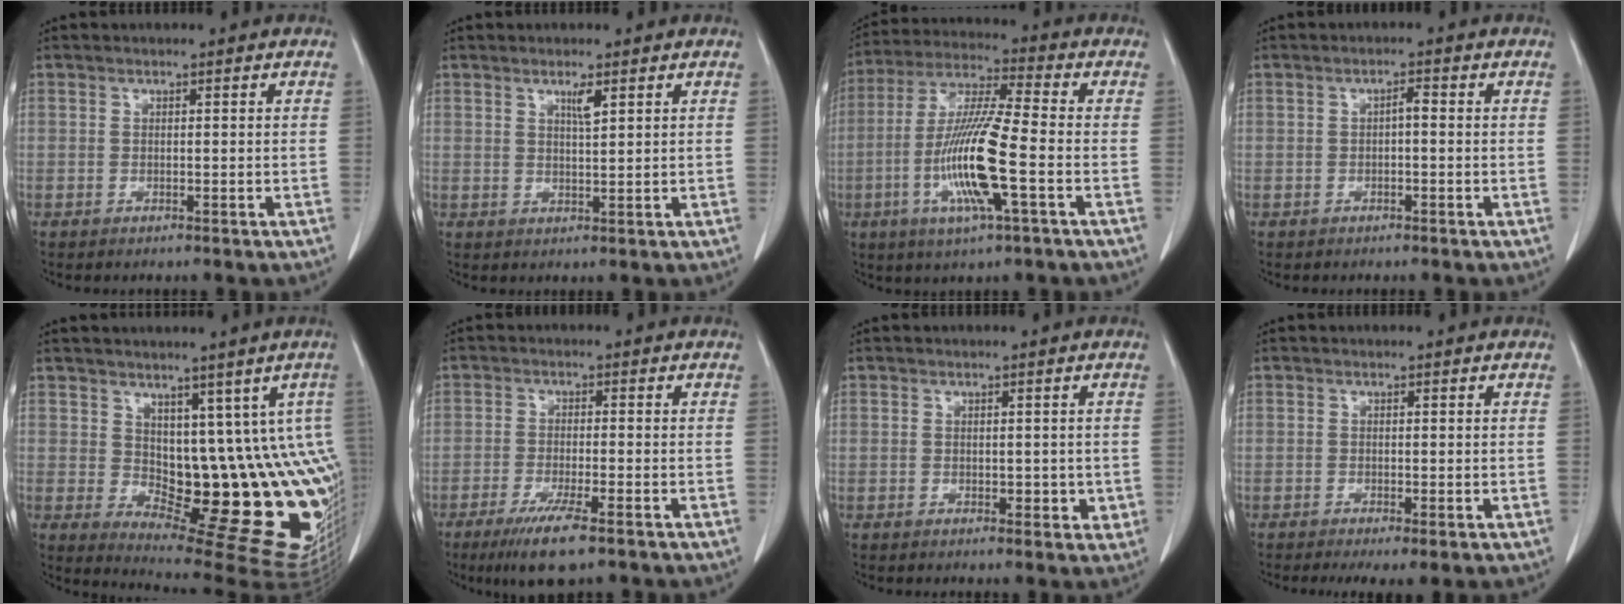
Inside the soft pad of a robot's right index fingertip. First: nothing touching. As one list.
[{"total": 2.3, "force": [1.4, 0.2, 1.8], "torque": [-0.035, -0.003, 0.028]}, {"total": 14.0, "force": [-3.7, 0.7, 13.5], "torque": [-0.275, -0.011, -0.075]}, {"total": 1.3, "force": [0.0, 0.5, 1.2], "torque": [-0.020, 0.005, 0.002]}, {"total": 15.1, "force": [2.7, 6.8, 13.2], "torque": [-0.142, -0.003, 0.054]}, {"total": 6.3, "force": [-4.0, 0.5, 4.8], "torque": [-0.091, -0.017, -0.065]}, {"total": 2.4, "force": [0.0, 1.8, 1.7], "torque": [-0.016, 0.000, 0.006]}, {"total": 3.5, "force": [-1.3, 0.9, 3.1], "torque": [-0.051, -0.007, -0.014]}]